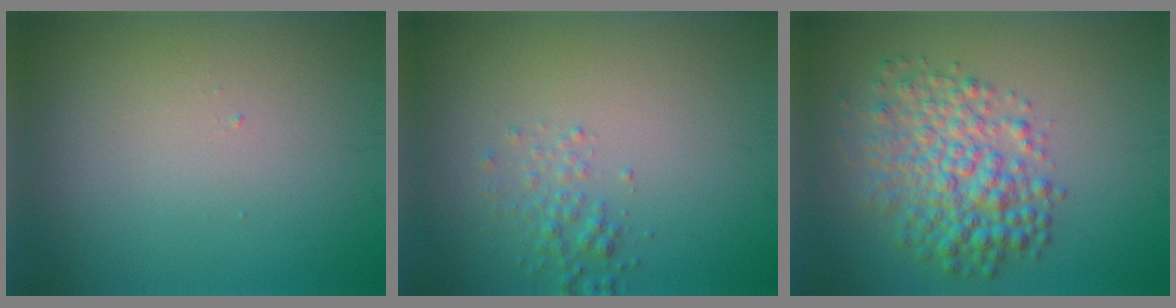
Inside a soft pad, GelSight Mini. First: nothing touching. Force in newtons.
{"total": 1.6, "press": 1.6, "slide": 0.1}
{"total": 5.5, "press": 5.5, "slide": 0.1}